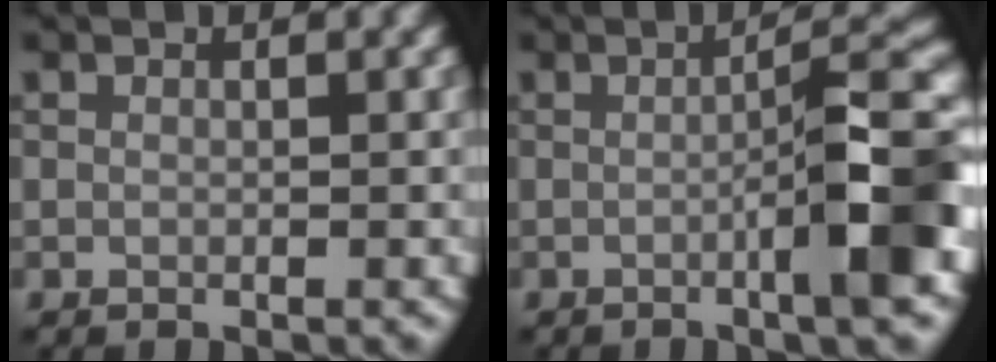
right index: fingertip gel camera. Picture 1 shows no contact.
{"total": 7.3, "force": [-1.6, 0.9, 7.1], "torque": [-0.095, 0.017, -0.032]}